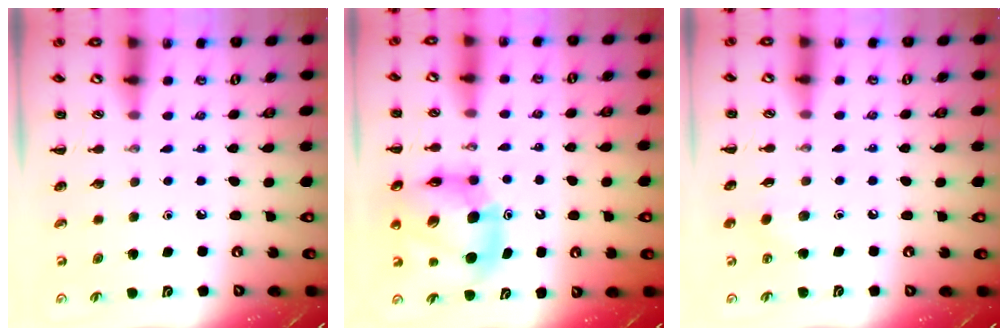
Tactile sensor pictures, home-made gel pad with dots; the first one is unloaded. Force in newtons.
{"total": 12.9, "press": 12.3, "slide": 3.9}
{"total": 5.0, "press": 4.7, "slide": 1.7}